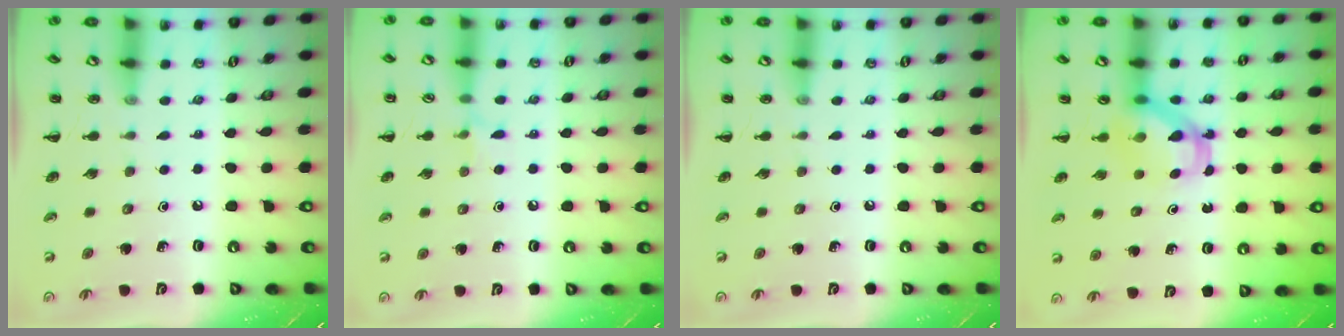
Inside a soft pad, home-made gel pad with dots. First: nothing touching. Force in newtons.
{"total": 4.8, "press": 4.5, "slide": 1.8}
{"total": 0.0}
{"total": 5.3, "press": 5.3, "slide": 0.8}